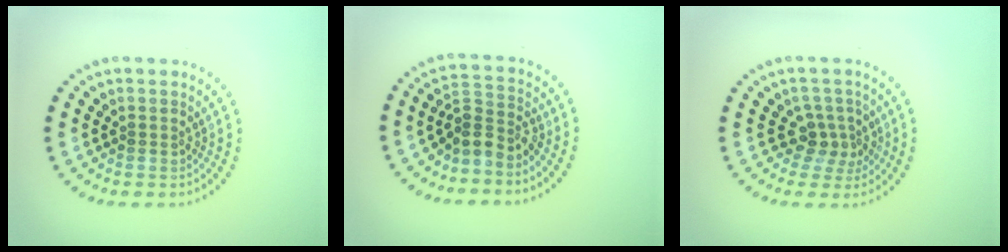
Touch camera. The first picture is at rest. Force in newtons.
{"total": 2.8, "press": 2.1, "slide": 1.9}
{"total": 2.6, "press": 2.0, "slide": 1.8}